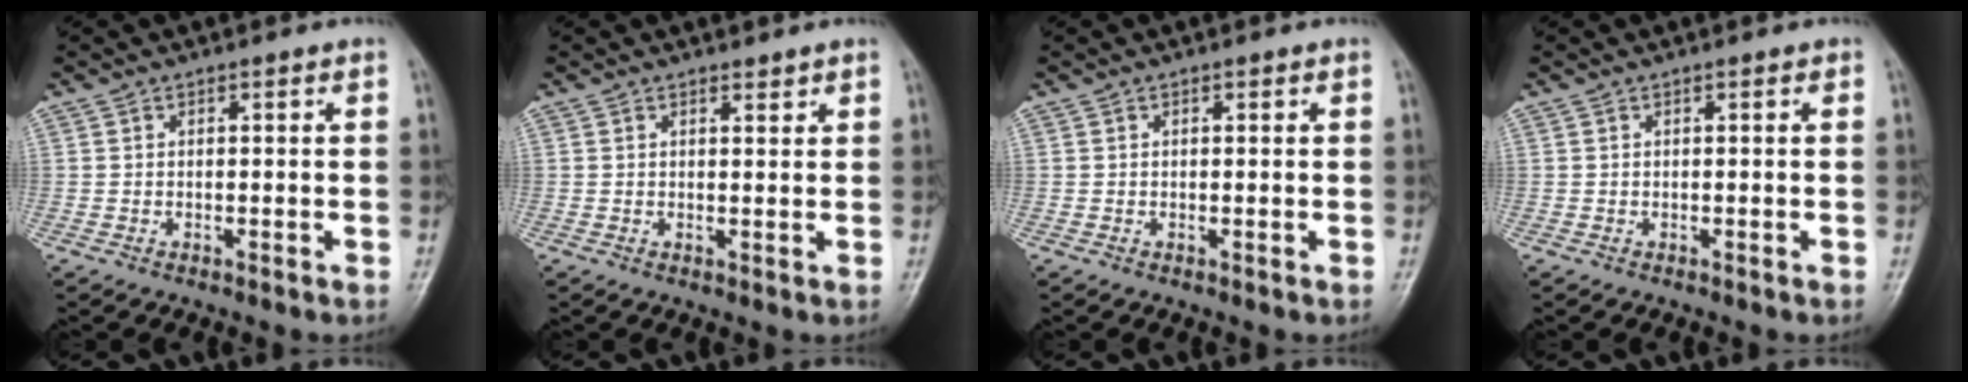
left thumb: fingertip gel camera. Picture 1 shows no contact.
{"total": 1.4, "force": [1.1, 0.6, 0.6], "torque": [0.001, -0.006, 0.014]}
{"total": 0.6, "force": [0.1, 0.4, 0.4], "torque": [-0.001, 0.000, 0.000]}
{"total": 0.0}